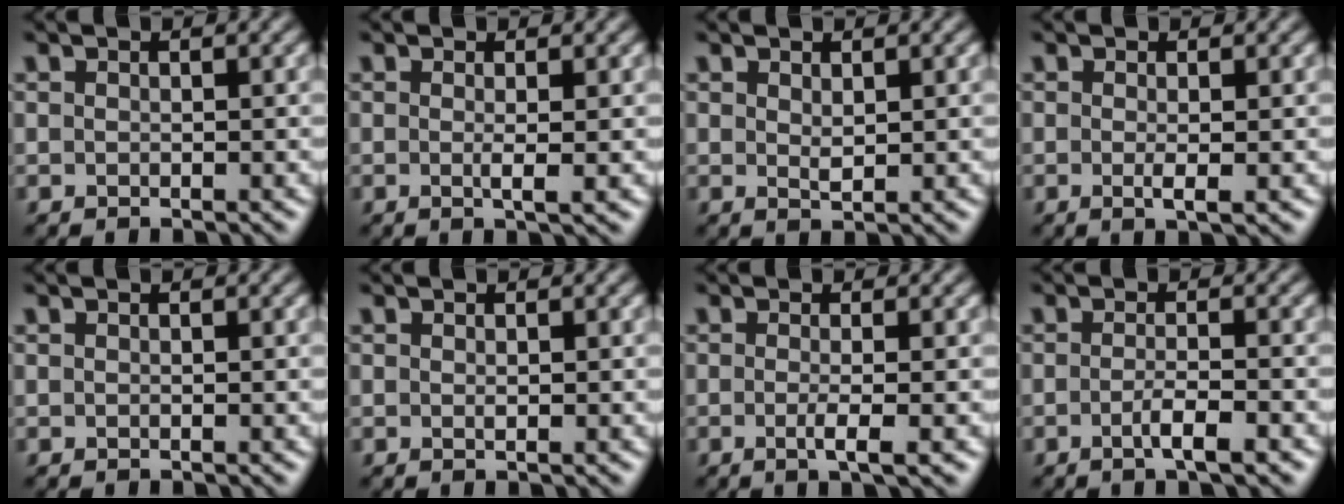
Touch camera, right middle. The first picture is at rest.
{"total": 1.3, "force": [-0.1, 0.1, 1.3], "torque": [-0.025, -0.004, -0.003]}
{"total": 0.9, "force": [0.5, 0.3, 0.7], "torque": [-0.016, -0.003, 0.013]}
{"total": 1.2, "force": [-0.2, 0.1, 1.2], "torque": [-0.023, -0.005, -0.004]}
{"total": 0.0}
{"total": 0.0}
{"total": 2.1, "force": [-0.6, 0.4, 2.0], "torque": [-0.033, -0.007, -0.011]}
{"total": 2.6, "force": [-1.2, 0.6, 2.3], "torque": [-0.037, 0.000, -0.022]}